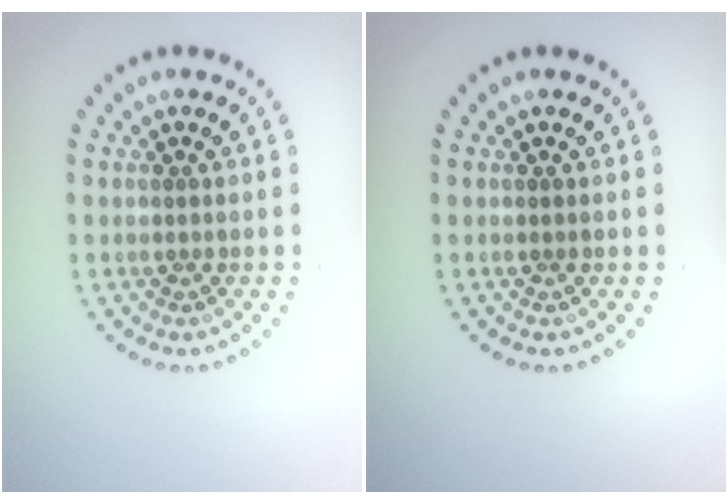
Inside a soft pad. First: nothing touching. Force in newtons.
{"total": 0.0}